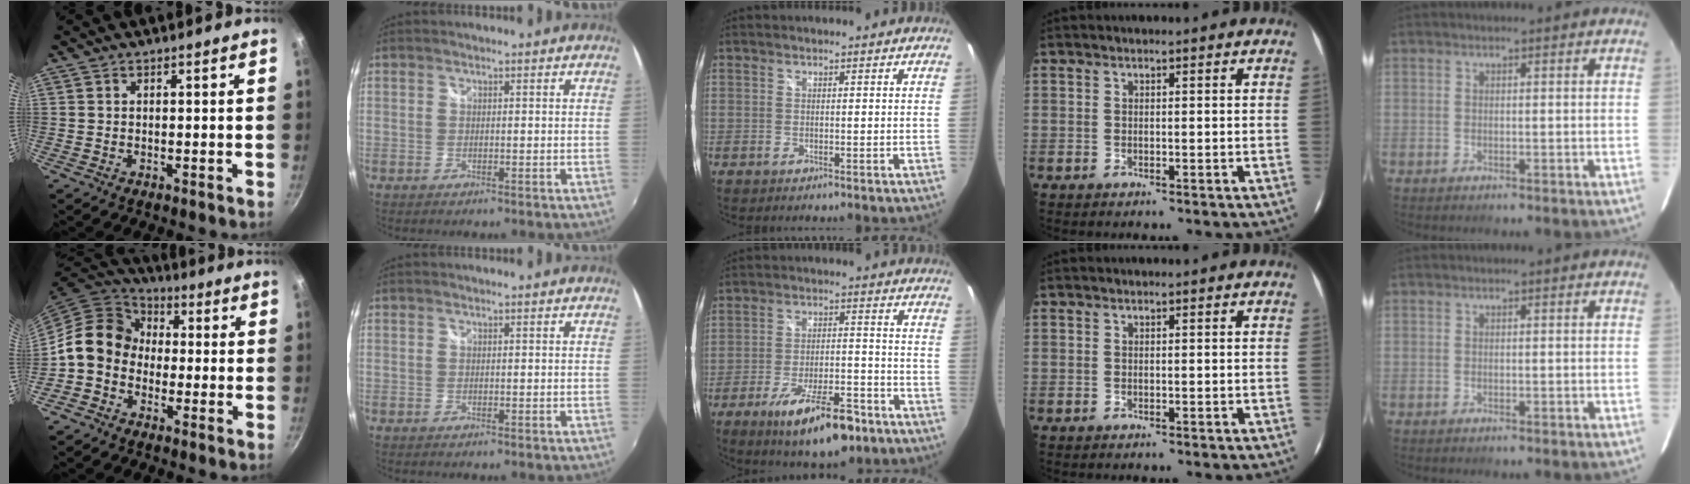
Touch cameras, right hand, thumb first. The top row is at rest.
{"thumb": {"total": 11.2, "force": [-1.1, 9.4, 6.1], "torque": [-0.071, 0.035, -0.045]}, "middle": {"total": 14.3, "force": [-9.3, 4.3, 10.1], "torque": [-0.179, -0.017, -0.141]}}